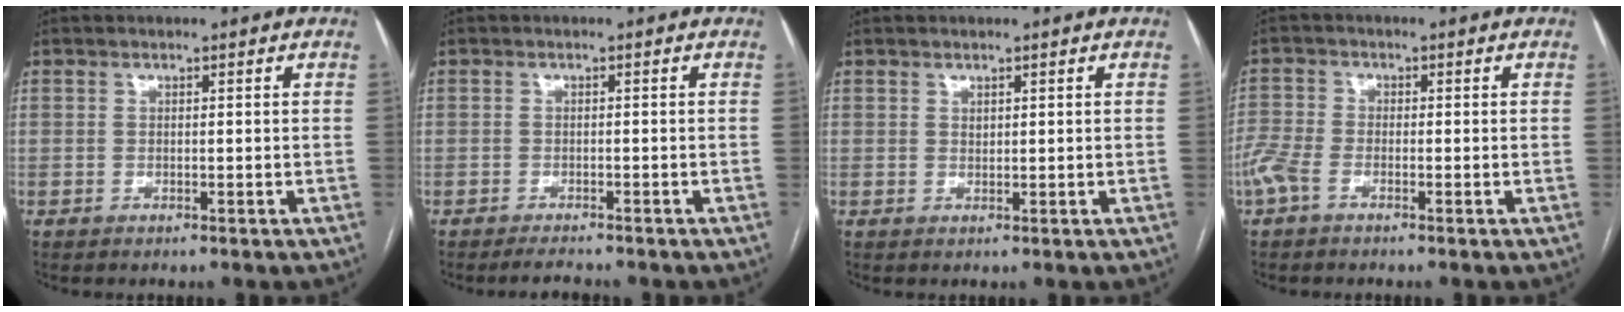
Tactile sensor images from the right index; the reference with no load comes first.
{"total": 4.3, "force": [-4.1, -0.3, 1.2], "torque": [-0.020, -0.017, -0.069]}
{"total": 0.6, "force": [0.4, 0.3, 0.3], "torque": [-0.003, -0.002, 0.007]}
{"total": 3.9, "force": [-2.2, 1.7, 2.7], "torque": [-0.080, 0.003, -0.051]}